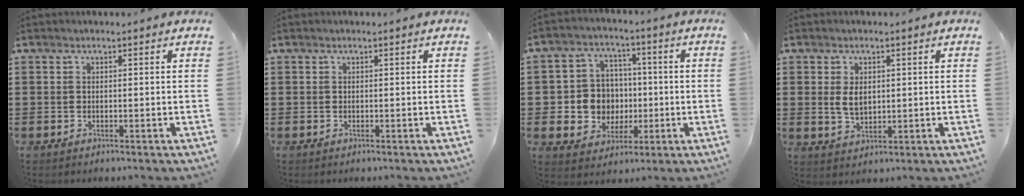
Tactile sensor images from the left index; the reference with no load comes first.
{"total": 0.0}
{"total": 7.6, "force": [-0.2, 7.3, 2.1], "torque": [-0.075, 0.018, 0.004]}
{"total": 3.3, "force": [0.5, 2.0, 2.5], "torque": [-0.054, 0.001, 0.004]}